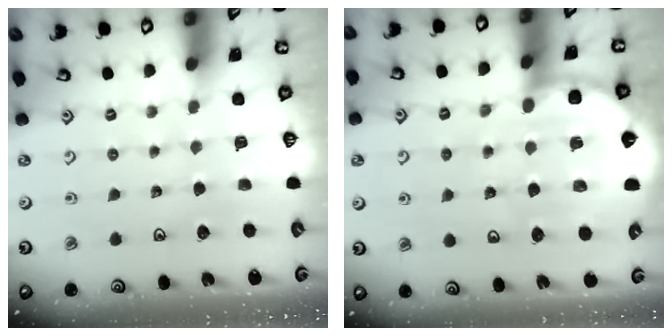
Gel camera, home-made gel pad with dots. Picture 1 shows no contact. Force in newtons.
{"total": 8.5, "press": 8.4, "slide": 1.1}